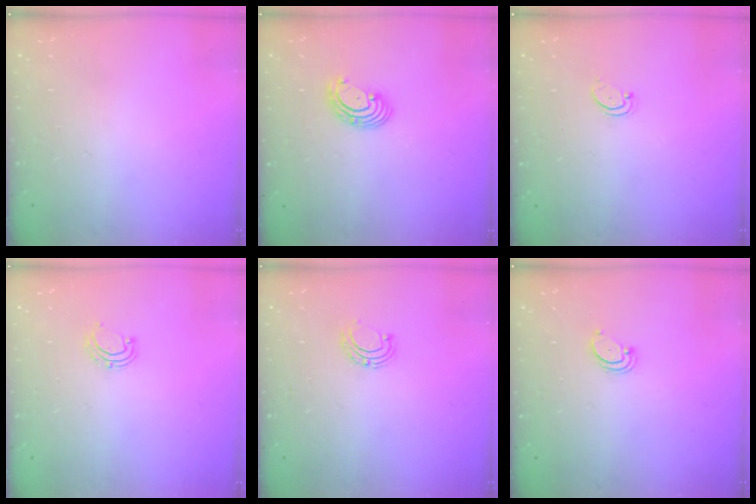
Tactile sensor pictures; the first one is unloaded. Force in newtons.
{"total": 3.2, "press": 3.2, "slide": 0.2}
{"total": 1.5, "press": 1.5, "slide": 0.3}
{"total": 4.6, "press": 4.5, "slide": 0.5}
{"total": 5.9, "press": 5.9, "slide": 0.6}
{"total": 1.8, "press": 1.8, "slide": 0.2}